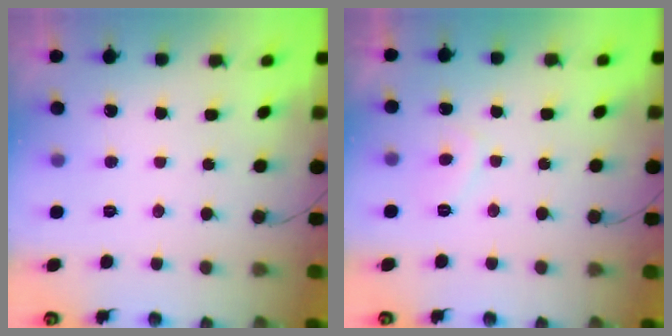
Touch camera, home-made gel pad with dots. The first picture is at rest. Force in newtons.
{"total": 2.9, "press": 2.8, "slide": 0.7}